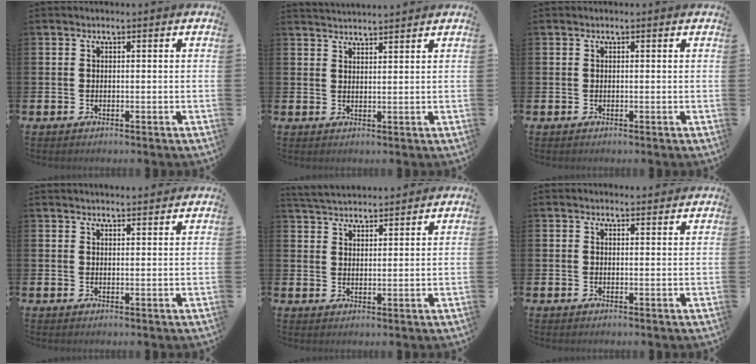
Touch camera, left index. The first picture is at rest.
{"total": 2.6, "force": [2.6, 0.0, -0.1], "torque": [-0.002, -0.012, 0.047]}
{"total": 0.0}
{"total": 1.9, "force": [1.9, 0.2, 0.0], "torque": [0.006, -0.010, 0.033]}
{"total": 4.1, "force": [4.0, 0.7, 0.3], "torque": [-0.024, -0.015, 0.075]}
{"total": 1.1, "force": [1.1, 0.3, 0.1], "torque": [0.007, -0.002, 0.018]}